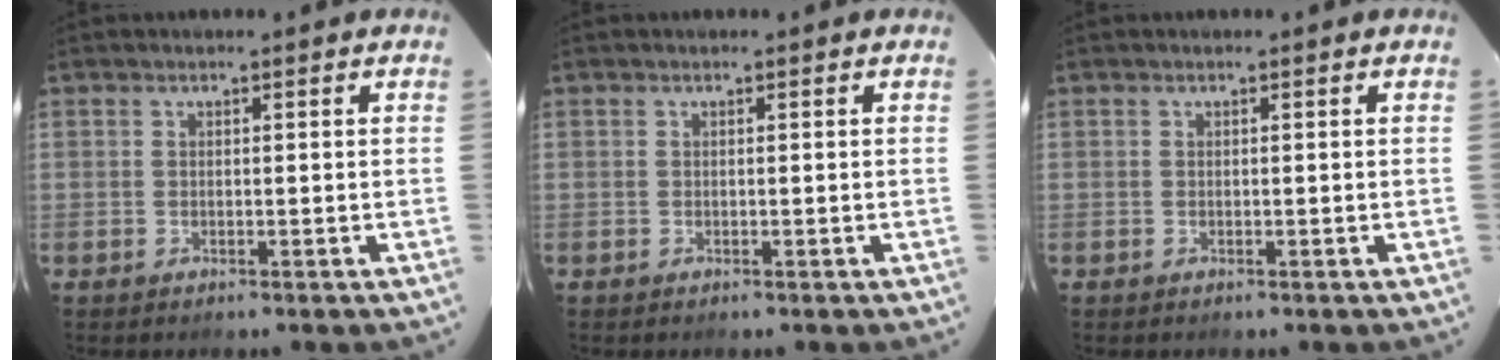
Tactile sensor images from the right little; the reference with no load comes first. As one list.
[{"total": 0.0}, {"total": 0.0}]